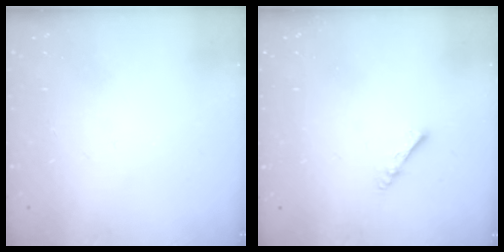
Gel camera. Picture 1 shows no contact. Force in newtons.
{"total": 2.7, "press": 2.7, "slide": 0.4}